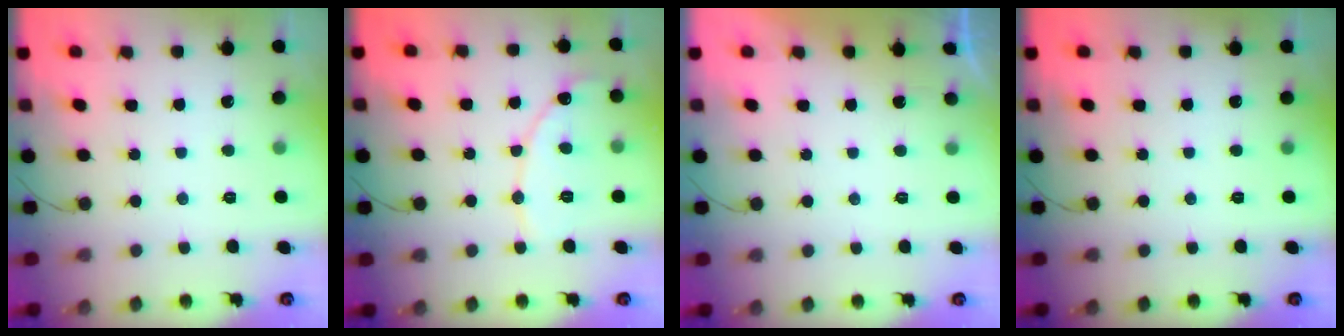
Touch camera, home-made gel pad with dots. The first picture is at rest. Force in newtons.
{"total": 9.7, "press": 9.7, "slide": 0.7}
{"total": 1.0, "press": 0.9, "slide": 0.3}
{"total": 0.0}